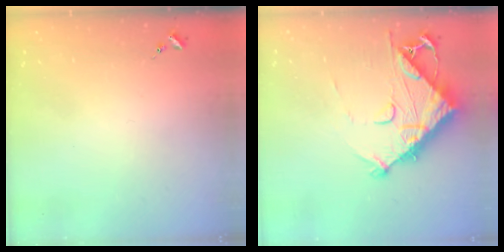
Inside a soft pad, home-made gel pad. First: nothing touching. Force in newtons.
{"total": 13.1, "press": 13.0, "slide": 1.0}